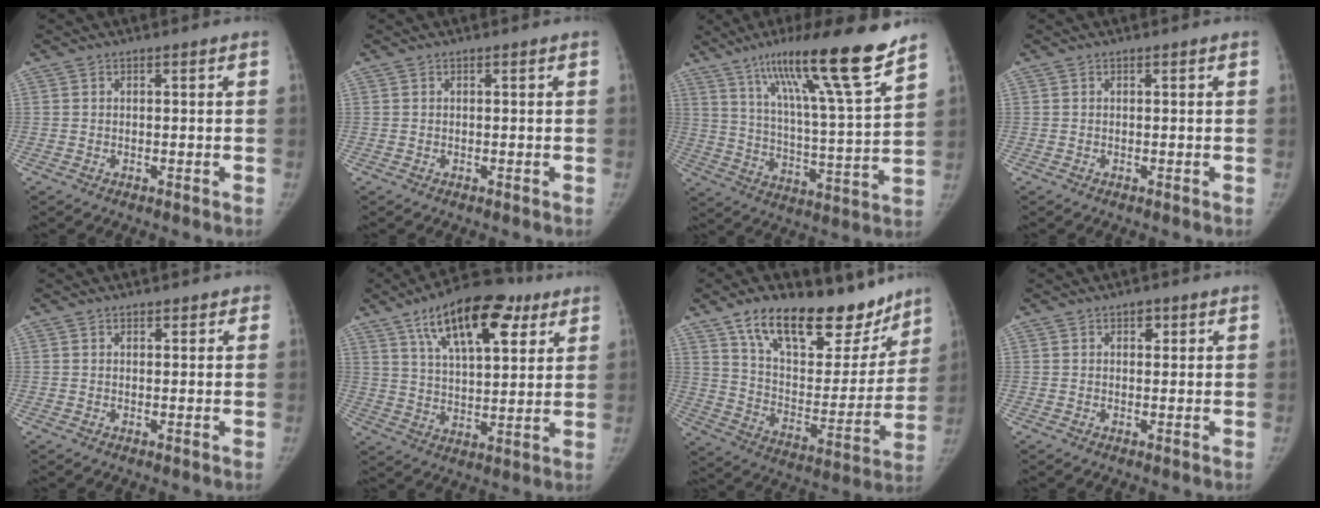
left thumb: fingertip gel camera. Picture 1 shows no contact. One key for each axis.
{"total": 0.0}
{"total": 21.1, "fx": 14.7, "fy": 1.2, "fz": 15.1, "tx": -0.223, "ty": -0.063, "tz": 0.243}
{"total": 0.0}
{"total": 1.6, "fx": 1.1, "fy": 0.9, "fz": 0.5, "tx": 0.010, "ty": -0.004, "tz": 0.009}
{"total": 19.3, "fx": 10.0, "fy": 8.3, "fz": 14.3, "tx": -0.199, "ty": -0.021, "tz": 0.165}
{"total": 25.8, "fx": 17.8, "fy": 12.0, "fz": 14.4, "tx": -0.169, "ty": -0.068, "tz": 0.285}
{"total": 1.8, "fx": 1.0, "fy": 1.1, "fz": 1.0, "tx": -0.004, "ty": -0.002, "tz": 0.012}